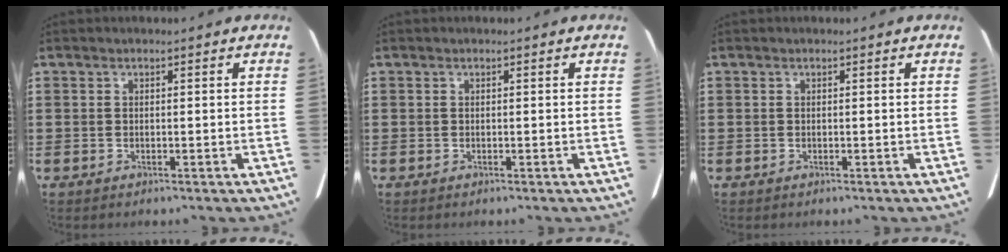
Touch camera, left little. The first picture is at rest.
{"total": 0.0}
{"total": 0.0}